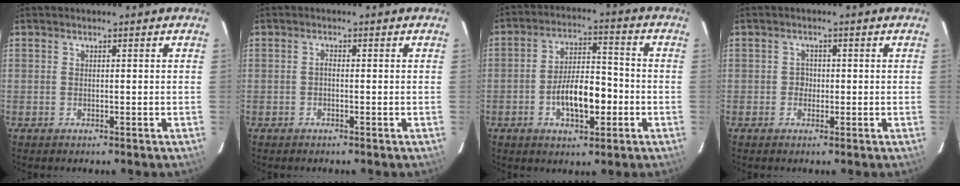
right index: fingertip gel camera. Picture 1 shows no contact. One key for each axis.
{"total": 0.7, "fx": -0.3, "fy": 0.4, "fz": 0.5, "tx": -0.010, "ty": 0.005, "tz": -0.008}
{"total": 10.1, "fx": -3.2, "fy": 4.3, "fz": 8.5, "tx": -0.158, "ty": 0.012, "tz": -0.048}
{"total": 1.6, "fx": -0.5, "fy": 1.5, "fz": 0.1, "tx": -0.001, "ty": 0.004, "tz": -0.007}